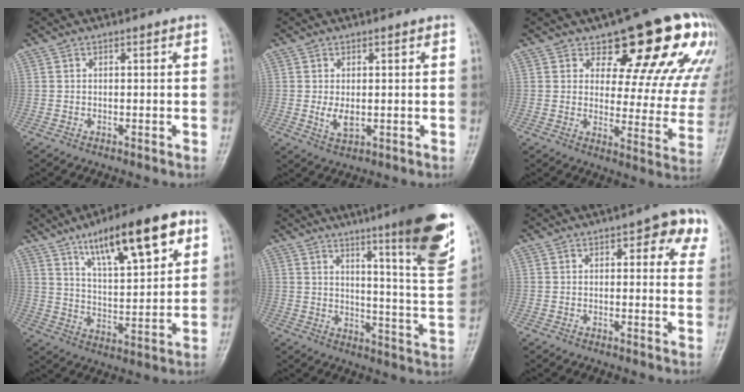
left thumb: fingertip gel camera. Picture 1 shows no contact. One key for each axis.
{"total": 3.3, "fx": 0.0, "fy": 1.9, "fz": 2.6, "tx": -0.046, "ty": -0.010, "tz": 0.005}
{"total": 20.0, "fx": 12.8, "fy": 8.7, "fz": 12.7, "tx": -0.107, "ty": -0.067, "tz": 0.155}
{"total": 18.1, "fx": 9.8, "fy": 5.5, "fz": 14.2, "tx": -0.196, "ty": -0.033, "tz": 0.159}
{"total": 18.1, "fx": 10.7, "fy": 1.5, "fz": 14.5, "tx": -0.177, "ty": -0.063, "tz": 0.147}
{"total": 8.2, "fx": 3.8, "fy": 3.7, "fz": 6.2, "tx": -0.032, "ty": -0.006, "tz": 0.035}